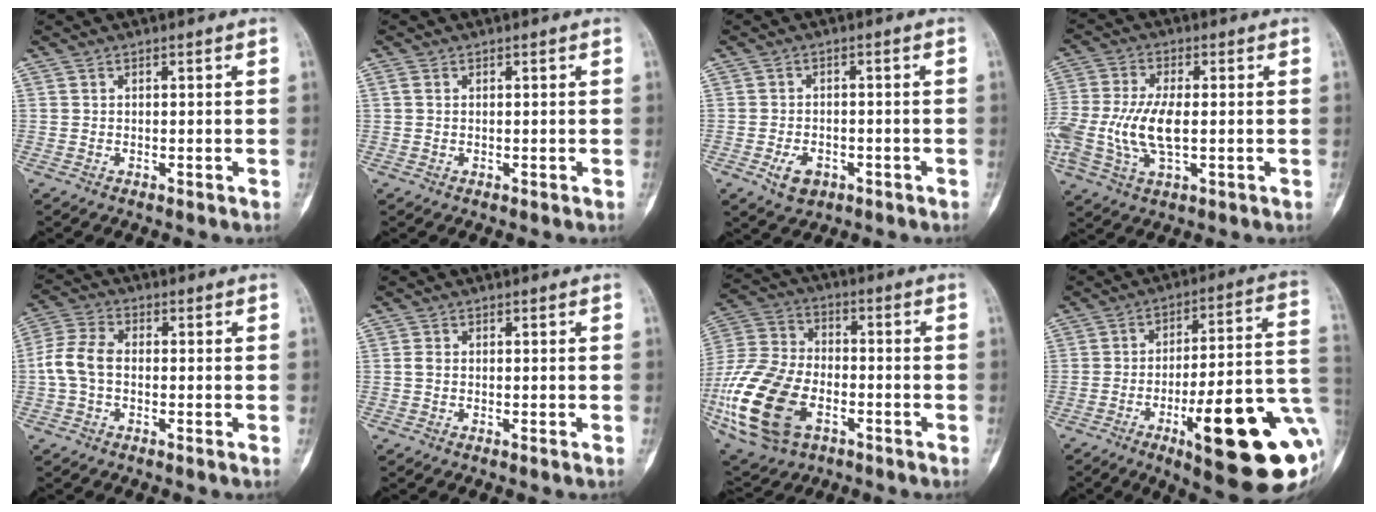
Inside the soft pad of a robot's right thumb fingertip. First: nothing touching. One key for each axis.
{"total": 0.9, "fx": 0.2, "fy": 0.6, "fz": 0.6, "tx": -0.017, "ty": 0.000, "tz": 0.003}
{"total": 4.6, "fx": -2.0, "fy": 3.1, "fz": 2.8, "tx": -0.041, "ty": 0.009, "tz": -0.026}
{"total": 12.9, "fx": -1.2, "fy": 6.0, "fz": 11.3, "tx": -0.265, "ty": 0.001, "tz": -0.022}
{"total": 6.7, "fx": -0.9, "fy": 4.0, "fz": 5.3, "tx": -0.119, "ty": 0.019, "tz": -0.028}
{"total": 1.0, "fx": -0.3, "fy": 0.5, "fz": 0.8, "tx": -0.021, "ty": -0.001, "tz": -0.009}
{"total": 22.0, "fx": -7.2, "fy": 13.7, "fz": 15.7, "tx": -0.337, "ty": 0.014, "tz": -0.124}
{"total": 26.1, "fx": -8.2, "fy": 6.6, "fz": 23.9, "tx": -0.278, "ty": 0.021, "tz": -0.106}